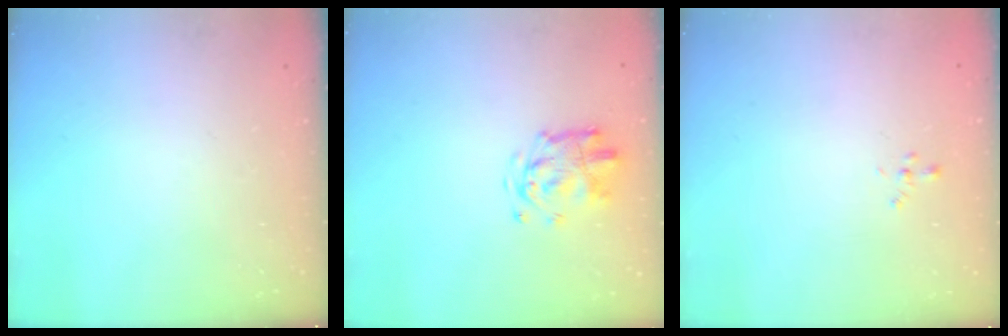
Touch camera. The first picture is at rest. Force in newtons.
{"total": 4.3, "press": 4.2, "slide": 0.6}
{"total": 0.7, "press": 0.6, "slide": 0.4}